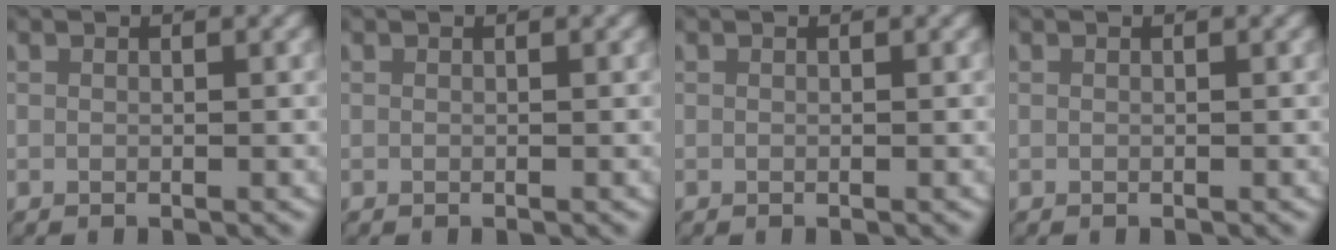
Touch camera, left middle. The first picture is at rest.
{"total": 0.0}
{"total": 0.0}
{"total": 0.0}